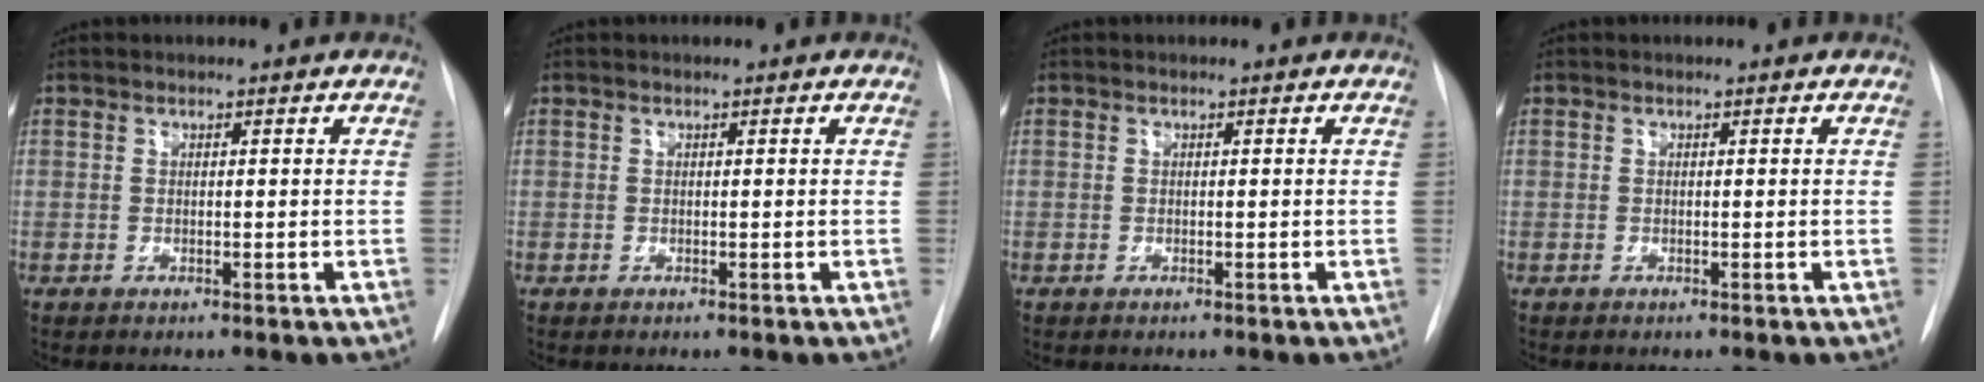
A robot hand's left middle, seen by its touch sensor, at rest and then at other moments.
{"total": 0.0}
{"total": 0.0}
{"total": 0.0}